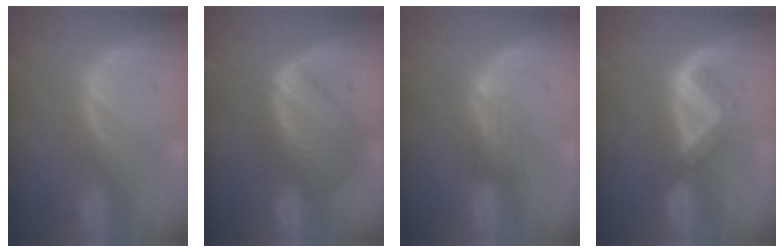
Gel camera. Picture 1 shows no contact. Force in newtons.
{"total": 8.9, "press": 7.7, "slide": 4.4}
{"total": 2.8, "press": 2.5, "slide": 1.4}
{"total": 5.2, "press": 4.5, "slide": 2.7}